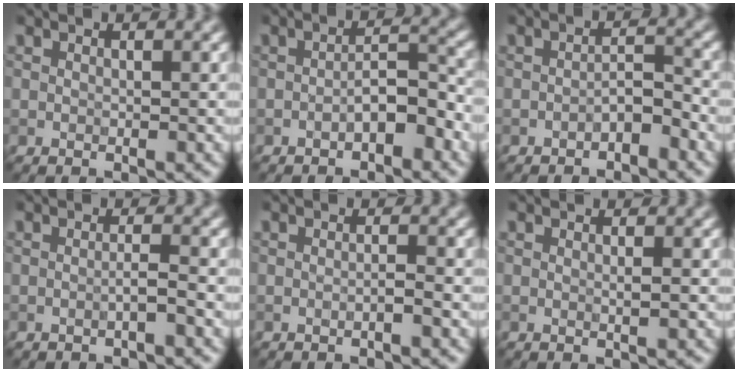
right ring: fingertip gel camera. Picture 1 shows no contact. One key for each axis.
{"total": 2.9, "fx": -1.5, "fy": 1.1, "fz": 2.3, "tx": -0.035, "ty": 0.012, "tz": -0.026}
{"total": 1.9, "fx": -1.3, "fy": 0.7, "fz": 1.2, "tx": -0.021, "ty": 0.008, "tz": -0.023}
{"total": 1.2, "fx": -0.5, "fy": 0.1, "fz": 1.1, "tx": -0.016, "ty": 0.003, "tz": -0.013}
{"total": 0.8, "fx": -0.4, "fy": 0.0, "fz": 0.6, "tx": -0.012, "ty": -0.001, "tz": -0.008}
{"total": 0.8, "fx": 0.1, "fy": 0.2, "fz": 0.7, "tx": -0.007, "ty": 0.002, "tz": -0.001}